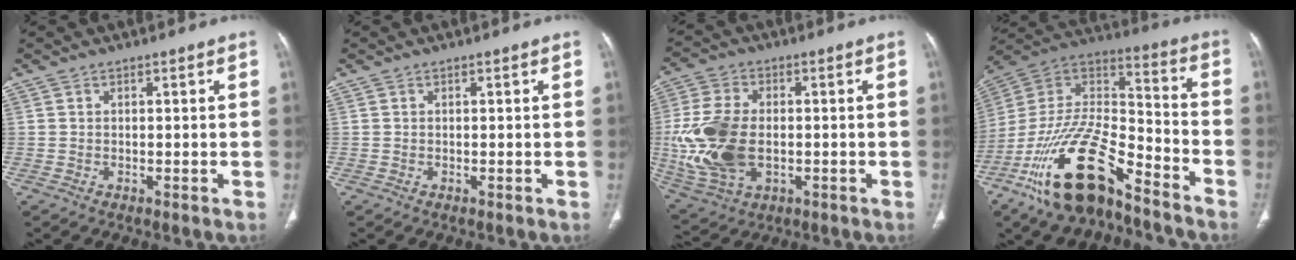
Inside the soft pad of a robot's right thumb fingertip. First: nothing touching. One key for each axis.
{"total": 0.0}
{"total": 15.6, "fx": -1.5, "fy": 9.7, "fz": 12.1, "tx": -0.263, "ty": 0.000, "tz": -0.016}
{"total": 22.4, "fx": -14.5, "fy": 8.8, "fz": 14.6, "tx": -0.295, "ty": 0.070, "tz": -0.262}